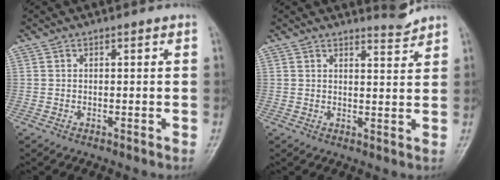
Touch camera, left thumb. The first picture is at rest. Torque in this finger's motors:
{"motor_torque": [0.12, -0.28, -0.36, -0.25, 0.03]}